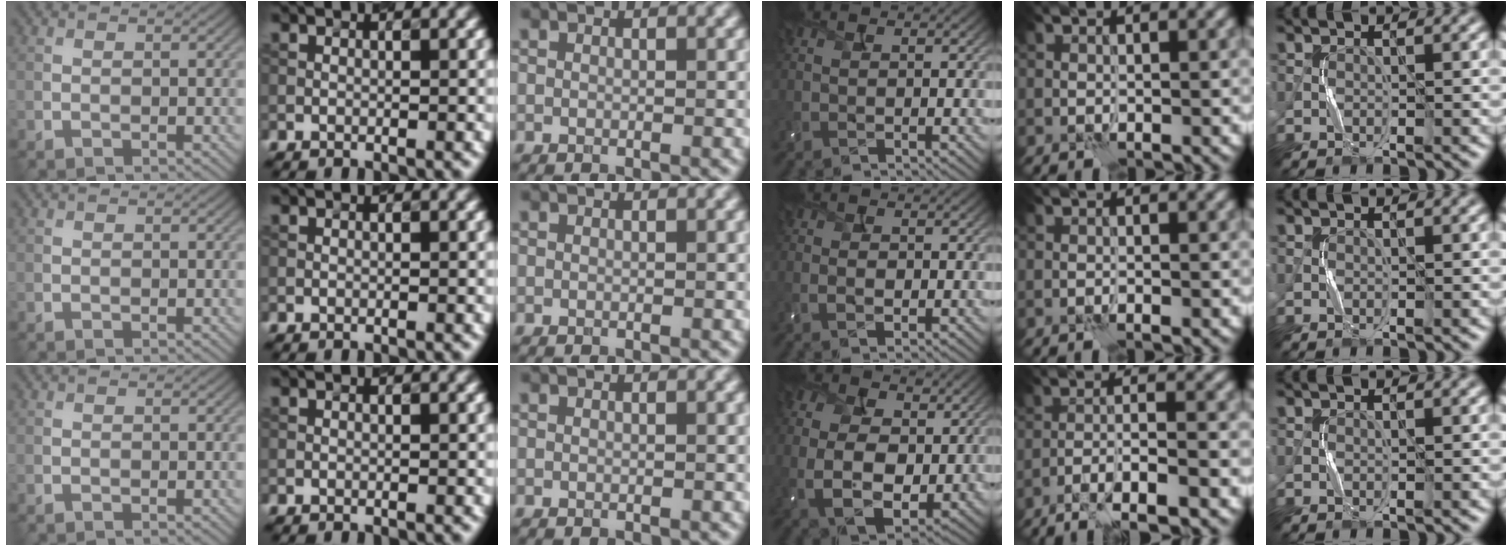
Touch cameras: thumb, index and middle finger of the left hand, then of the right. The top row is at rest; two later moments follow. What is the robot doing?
{"motion": "squeeze", "object": "bubble wrap"}